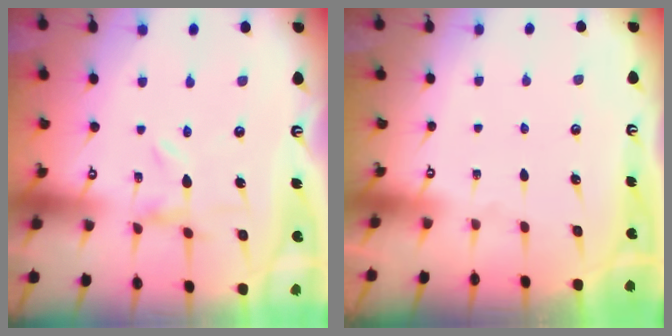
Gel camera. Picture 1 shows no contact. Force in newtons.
{"total": 0.0}